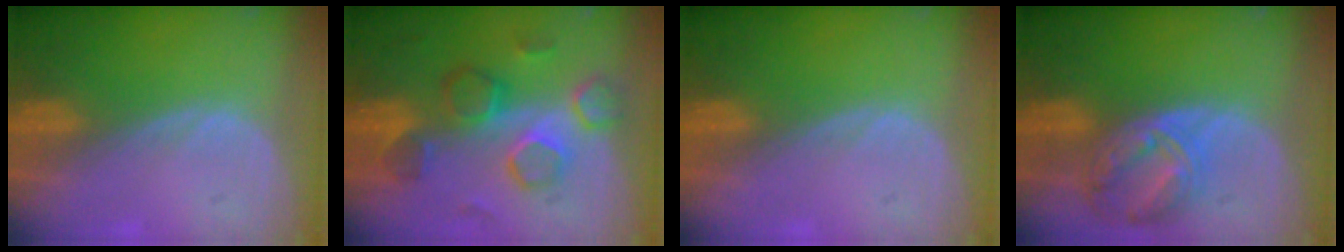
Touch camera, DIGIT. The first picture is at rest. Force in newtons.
{"total": 8.7, "press": 8.4, "slide": 2.3}
{"total": 0.0}
{"total": 8.1, "press": 7.1, "slide": 4.0}